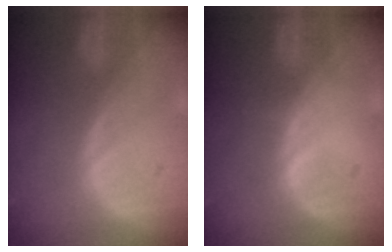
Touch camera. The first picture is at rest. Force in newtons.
{"total": 0.5, "press": 0.1, "slide": 0.5}